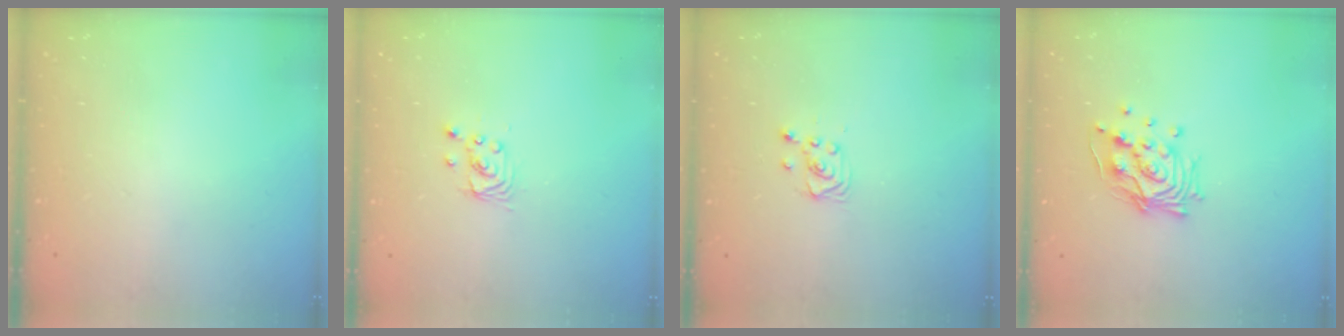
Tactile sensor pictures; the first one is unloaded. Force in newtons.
{"total": 2.8, "press": 2.8, "slide": 0.1}
{"total": 2.9, "press": 2.9, "slide": 0.4}
{"total": 12.9, "press": 12.8, "slide": 1.1}